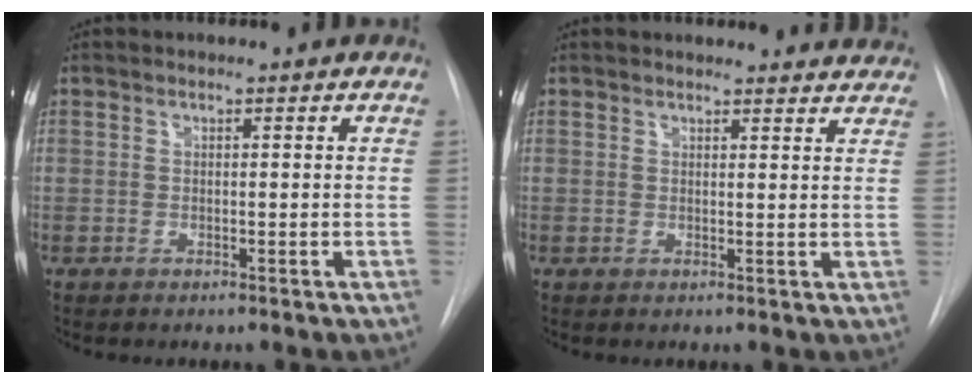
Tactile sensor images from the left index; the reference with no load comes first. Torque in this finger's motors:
{"motor_torque": [0.70, -0.91, -0.08, -0.02]}